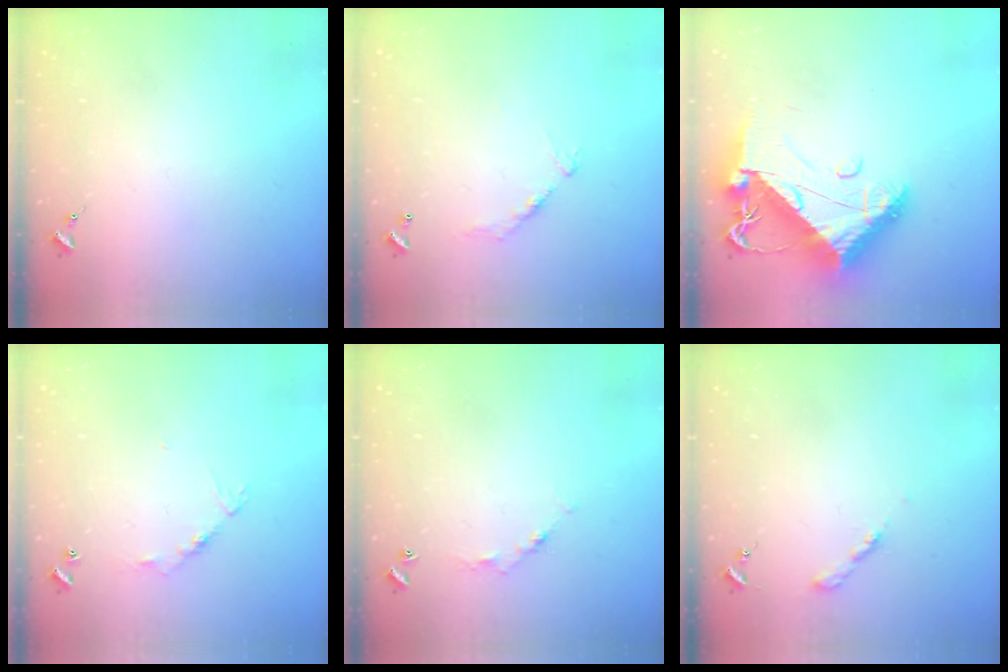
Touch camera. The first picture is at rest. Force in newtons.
{"total": 9.1, "press": 9.1, "slide": 0.8}
{"total": 16.5, "press": 16.4, "slide": 1.8}
{"total": 6.1, "press": 6.1, "slide": 0.5}
{"total": 4.1, "press": 4.1, "slide": 0.3}
{"total": 3.1, "press": 3.1, "slide": 0.2}